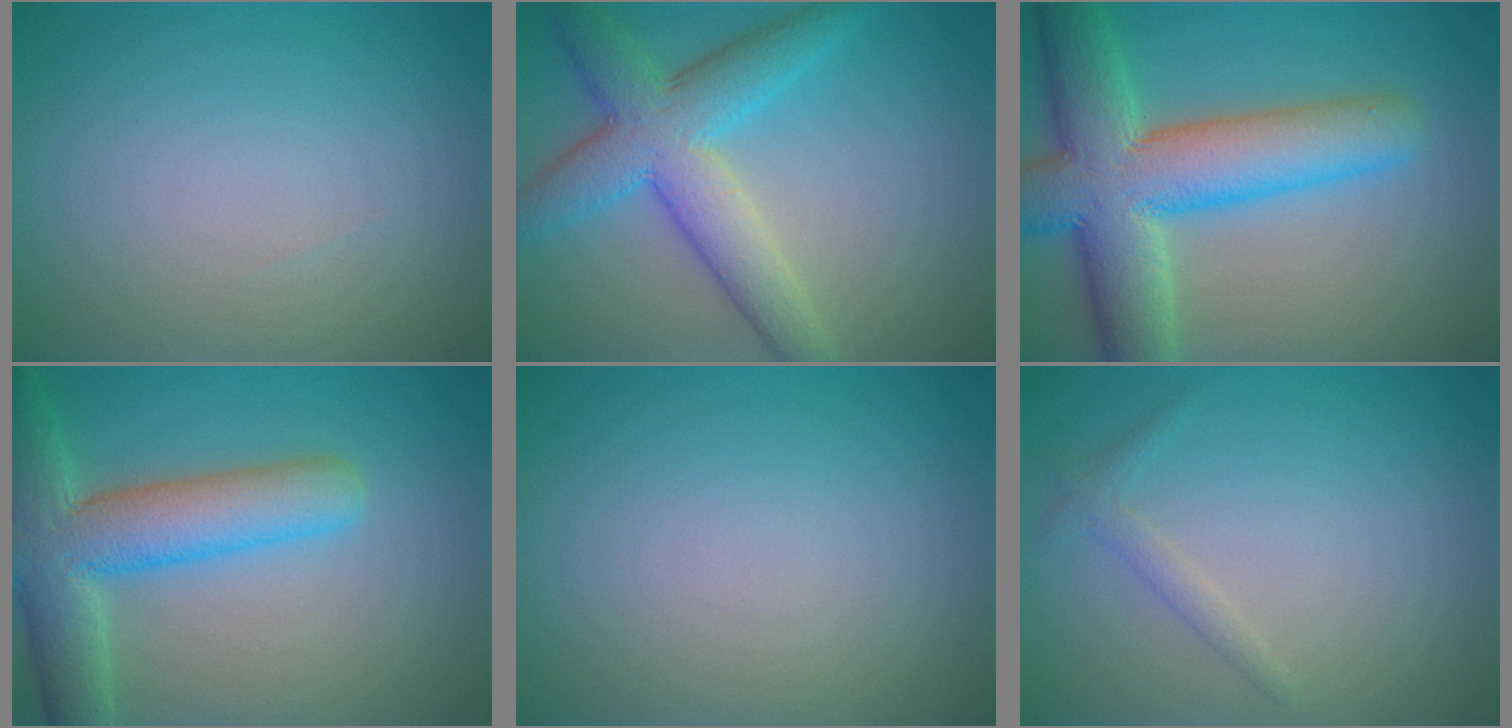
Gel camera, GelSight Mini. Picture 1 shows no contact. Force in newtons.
{"total": 7.1, "press": 7.1, "slide": 0.3}
{"total": 10.8, "press": 10.8, "slide": 0.6}
{"total": 8.1, "press": 8.0, "slide": 0.7}
{"total": 0.0}
{"total": 1.2, "press": 1.2, "slide": 0.1}